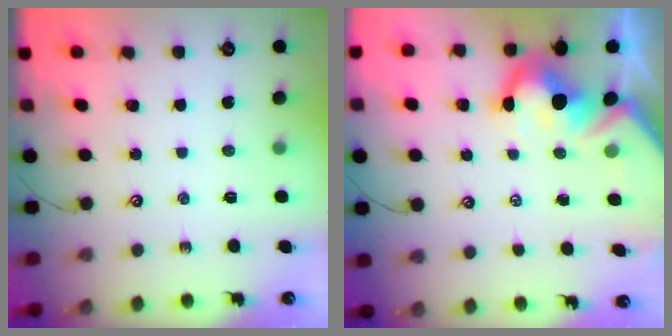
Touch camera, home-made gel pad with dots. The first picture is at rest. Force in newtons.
{"total": 9.5, "press": 9.4, "slide": 1.5}